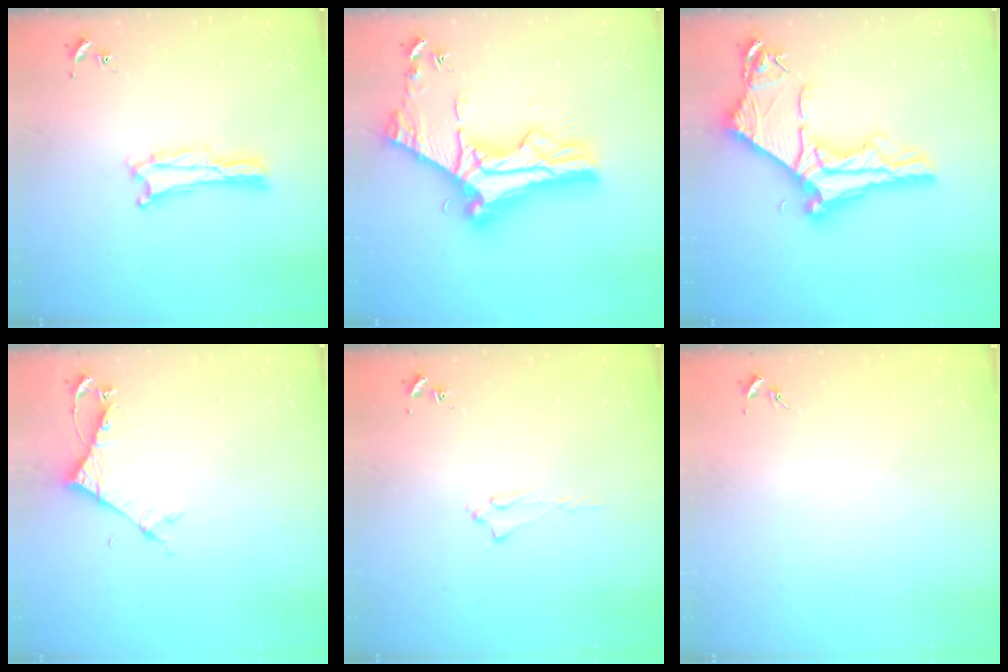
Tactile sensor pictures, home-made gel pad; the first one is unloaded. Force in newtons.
{"total": 15.6, "press": 15.6, "slide": 1.5}
{"total": 10.5, "press": 10.4, "slide": 1.1}
{"total": 4.7, "press": 4.7, "slide": 0.3}
{"total": 1.7, "press": 1.6, "slide": 0.2}
{"total": 0.0}